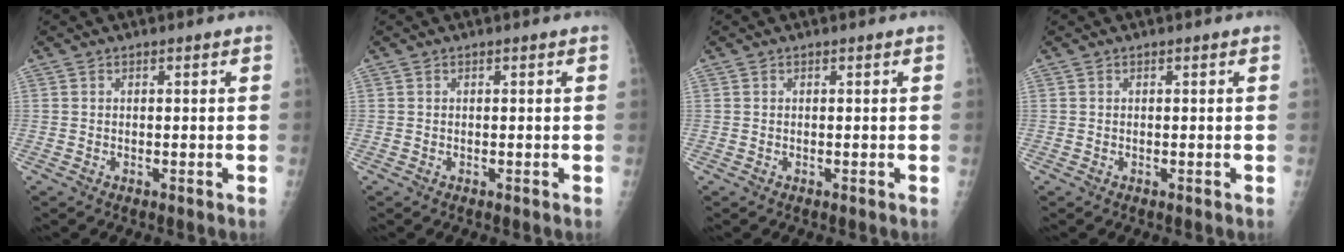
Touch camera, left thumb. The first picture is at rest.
{"total": 0.0}
{"total": 0.0}
{"total": 0.0}